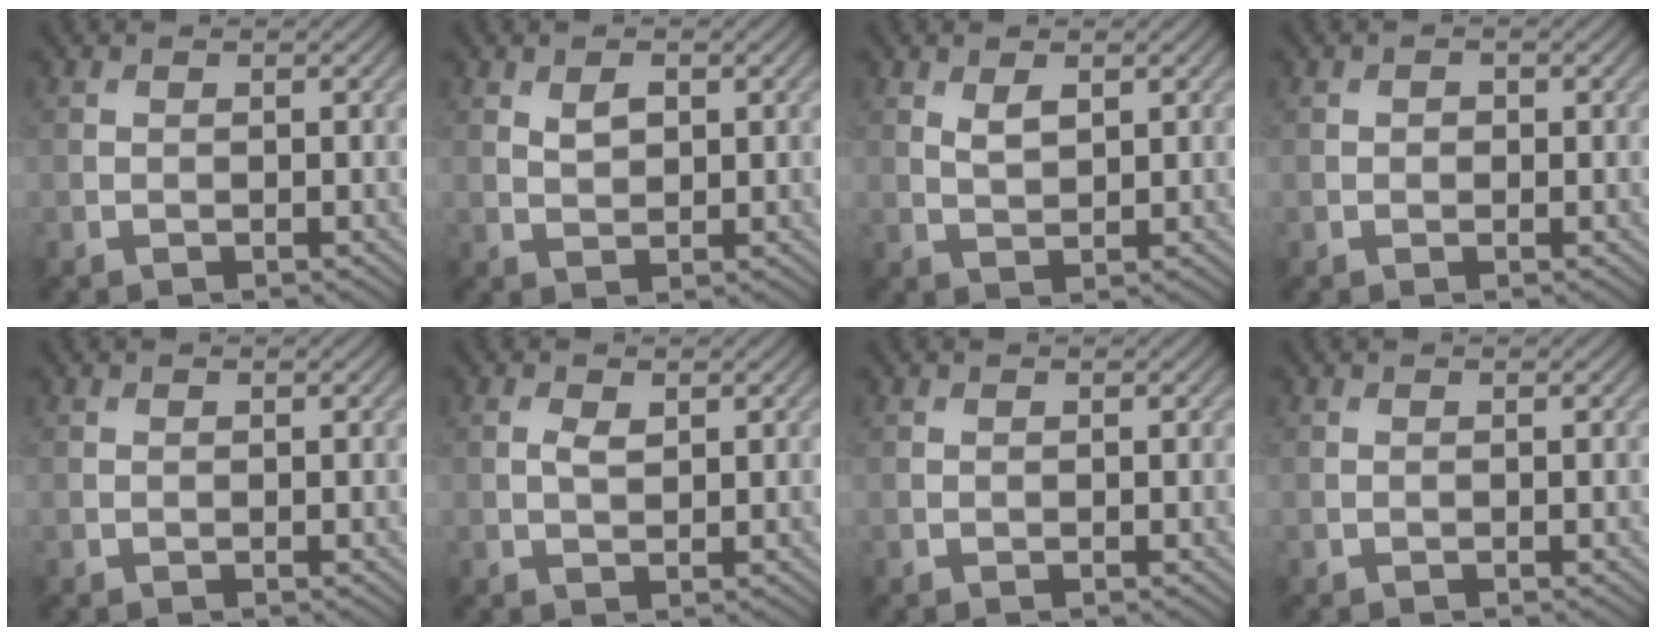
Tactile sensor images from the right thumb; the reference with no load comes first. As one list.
[{"total": 2.1, "force": [0.9, 1.1, 1.4], "torque": [-0.028, -0.002, 0.019]}, {"total": 2.1, "force": [1.1, 1.0, 1.6], "torque": [-0.034, -0.004, 0.026]}, {"total": 0.7, "force": [0.0, 0.6, 0.3], "torque": [-0.003, -0.004, -0.004]}, {"total": 0.0}, {"total": 1.5, "force": [0.5, 0.8, 1.2], "torque": [-0.027, -0.002, 0.010]}, {"total": 0.0}, {"total": 0.0}]